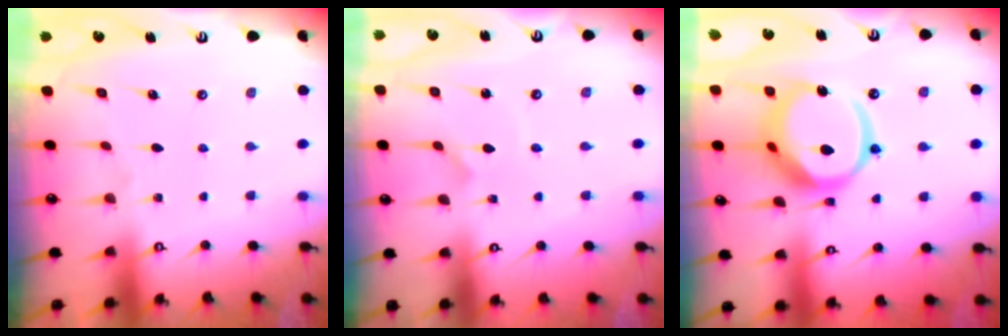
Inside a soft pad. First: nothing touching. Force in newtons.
{"total": 0.9, "press": 0.9, "slide": 0.1}
{"total": 16.5, "press": 16.4, "slide": 2.1}